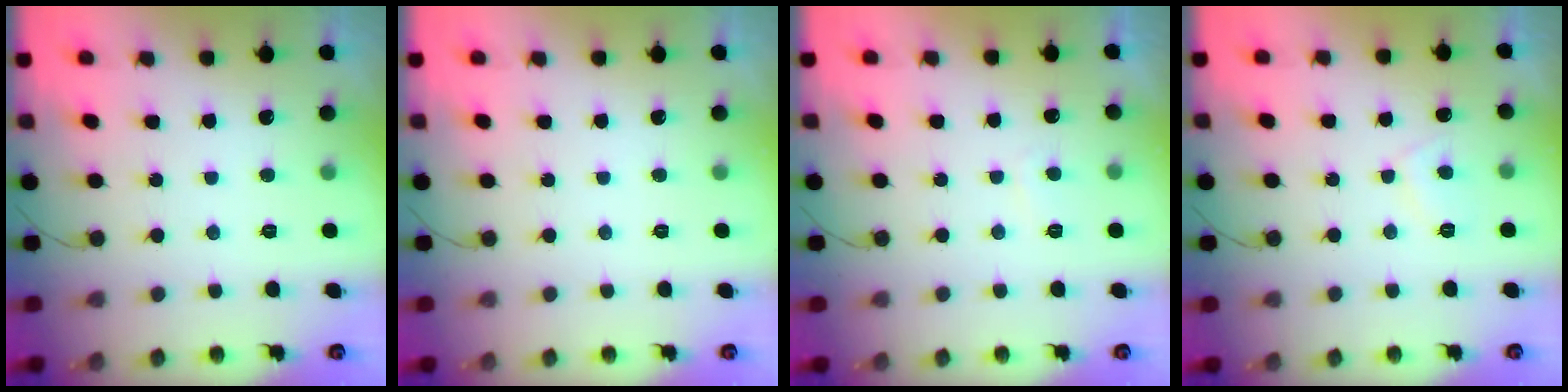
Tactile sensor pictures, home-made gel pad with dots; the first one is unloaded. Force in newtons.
{"total": 0.0}
{"total": 0.8, "press": 0.7, "slide": 0.5}
{"total": 3.2, "press": 3.1, "slide": 0.8}